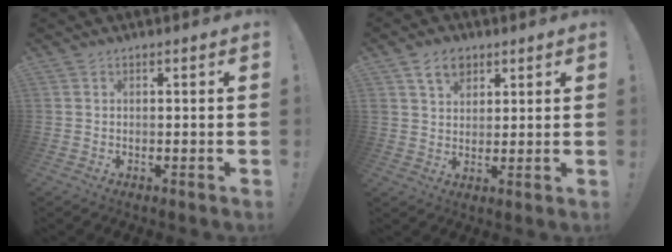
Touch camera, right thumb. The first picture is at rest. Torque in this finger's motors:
{"motor_torque": [0.37, 1.18, 0.65, 0.01, 0.05]}